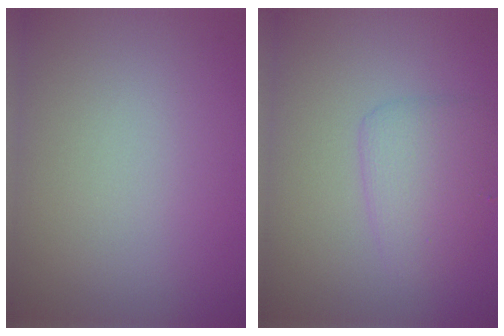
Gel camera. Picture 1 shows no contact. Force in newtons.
{"total": 2.8, "press": 2.8, "slide": 0.1}